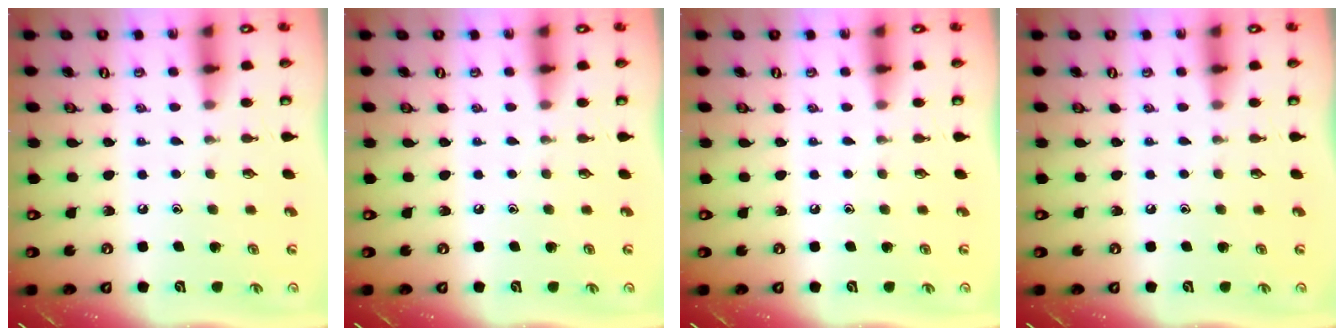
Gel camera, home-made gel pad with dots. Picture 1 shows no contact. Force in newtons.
{"total": 0.0}
{"total": 0.0}
{"total": 0.0}